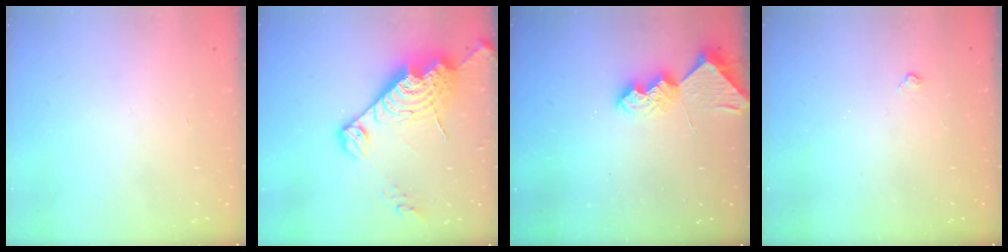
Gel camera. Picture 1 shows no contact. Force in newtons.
{"total": 21.1, "press": 21.0, "slide": 2.1}
{"total": 6.9, "press": 6.8, "slide": 0.6}
{"total": 2.7, "press": 2.7, "slide": 0.6}